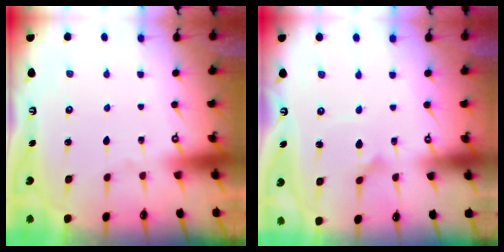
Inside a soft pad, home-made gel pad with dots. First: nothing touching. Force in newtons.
{"total": 1.2, "press": 1.2, "slide": 0.1}